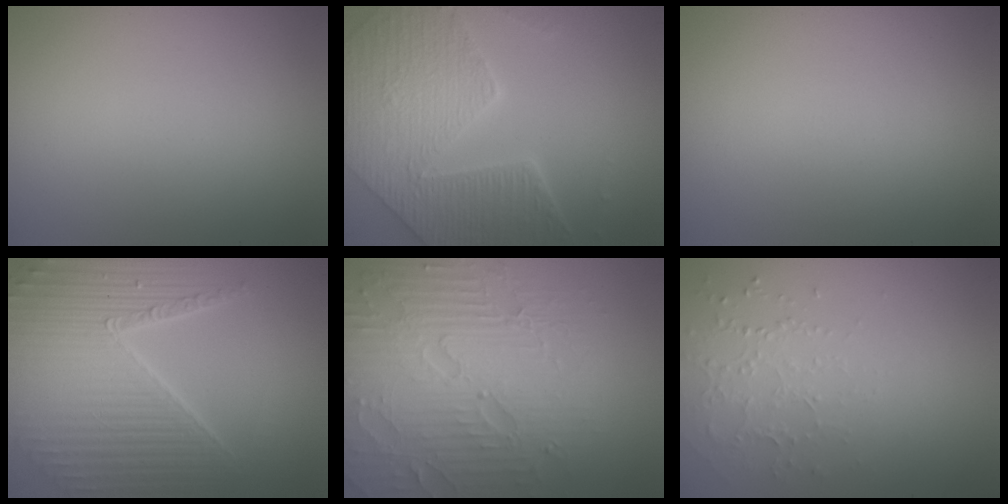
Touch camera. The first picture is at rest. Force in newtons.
{"total": 9.1, "press": 6.5, "slide": 6.3}
{"total": 0.0}
{"total": 10.1, "press": 6.5, "slide": 7.7}
{"total": 8.4, "press": 6.1, "slide": 5.8}
{"total": 1.3, "press": 1.0, "slide": 0.8}